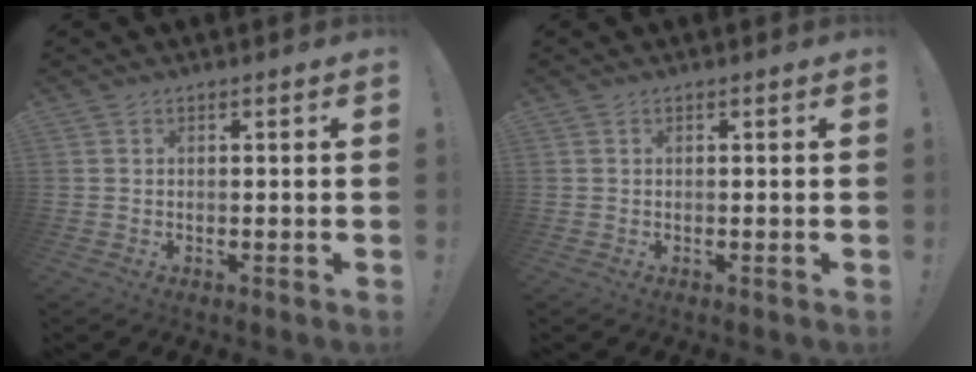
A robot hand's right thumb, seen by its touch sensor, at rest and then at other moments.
{"total": 0.0}